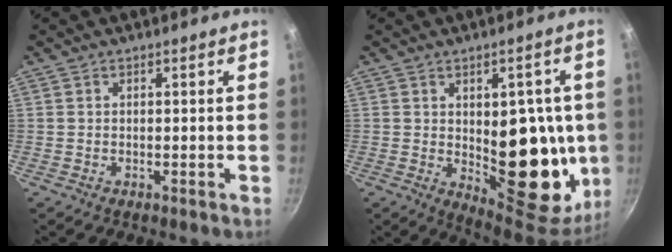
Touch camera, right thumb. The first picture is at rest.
{"total": 20.7, "force": [-0.5, 11.1, 17.5], "torque": [-0.152, -0.019, 0.011]}